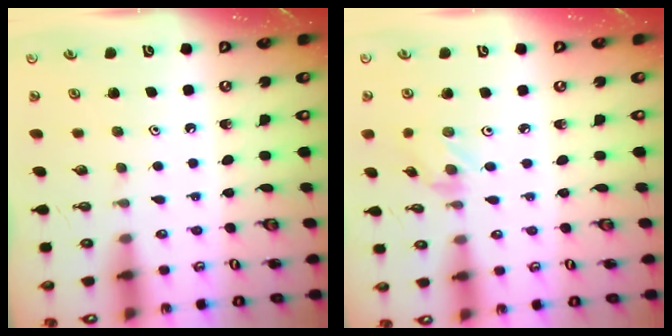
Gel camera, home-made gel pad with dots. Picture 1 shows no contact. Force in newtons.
{"total": 1.2, "press": 1.2, "slide": 0.3}